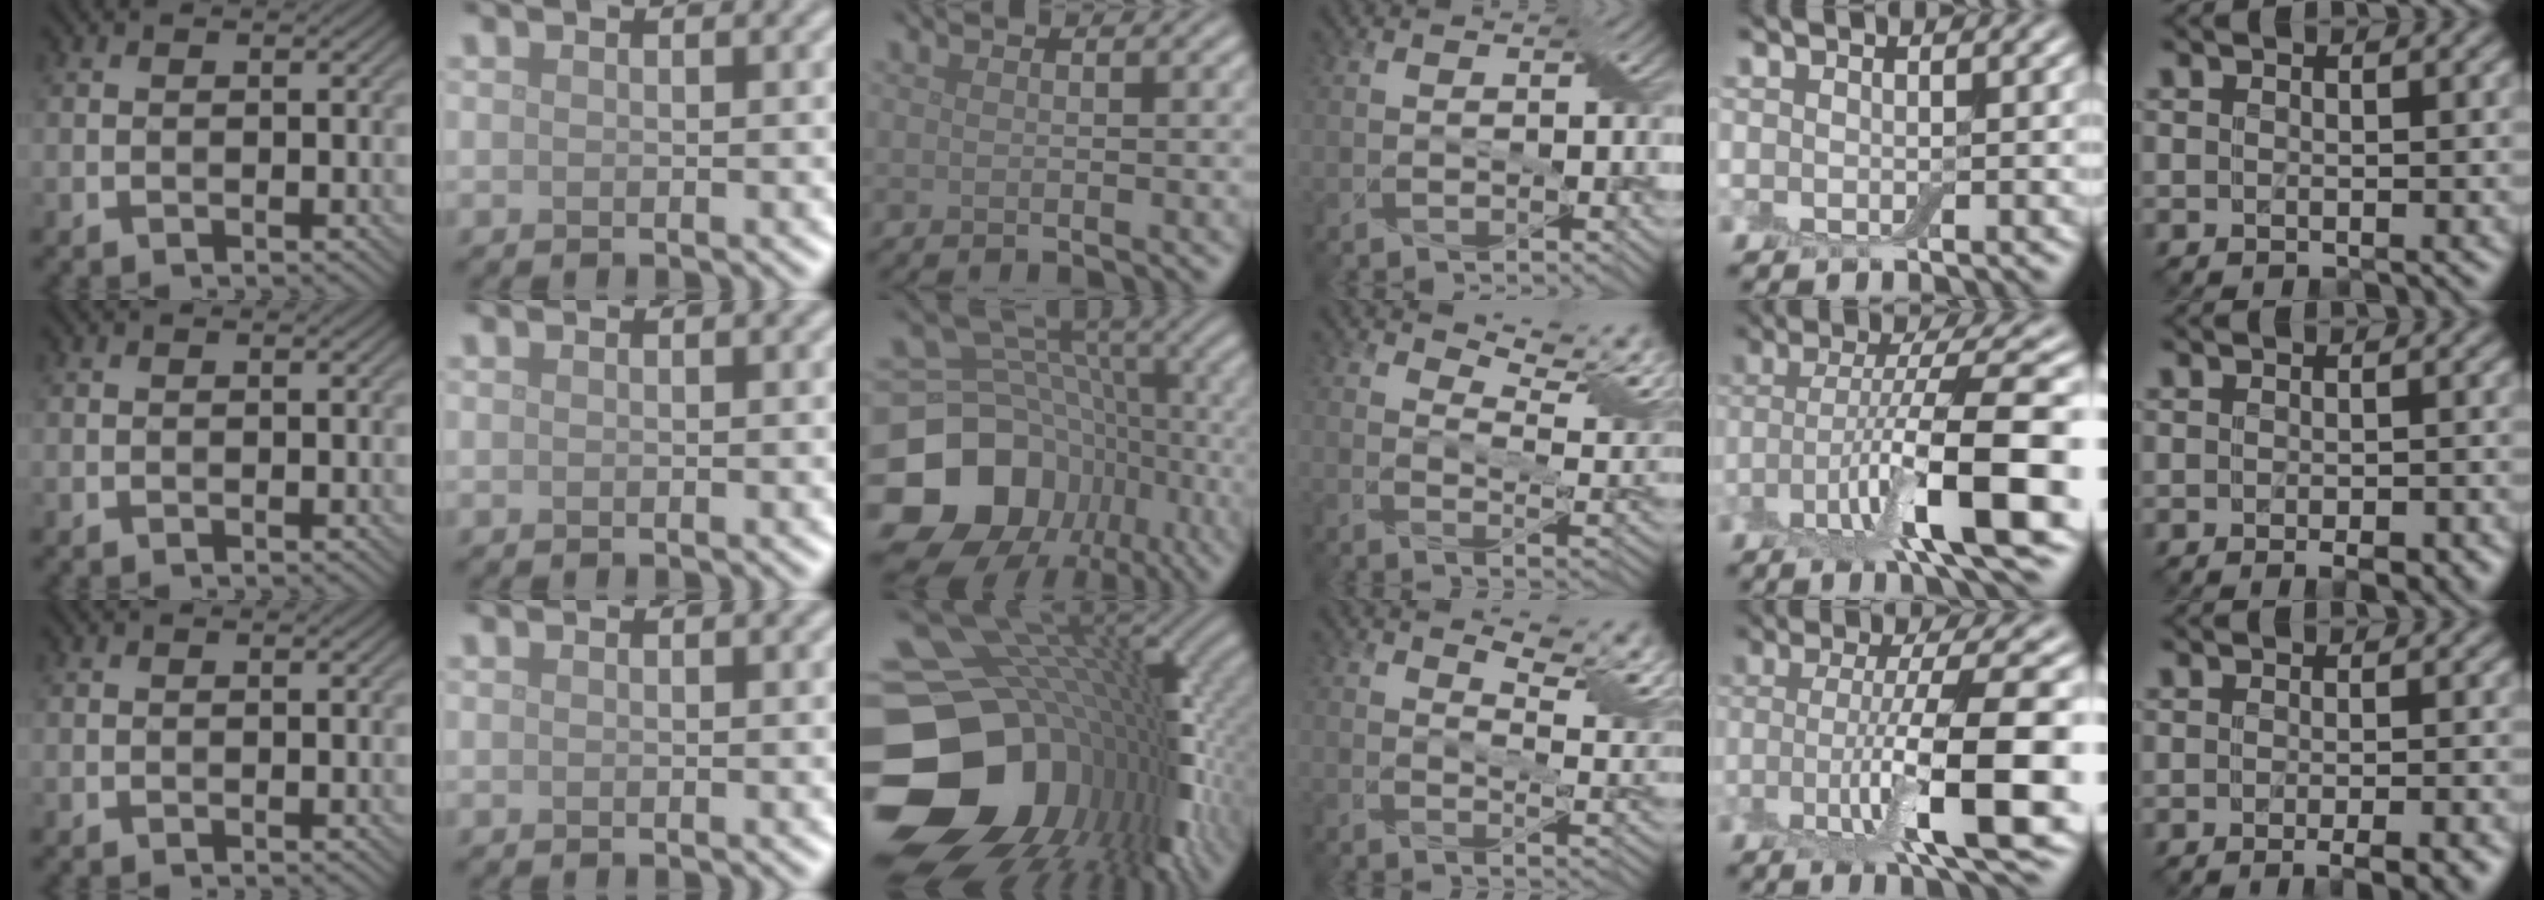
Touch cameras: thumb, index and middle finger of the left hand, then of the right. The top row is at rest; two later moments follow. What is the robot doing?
{"motion": "wrap", "object": "cling film"}